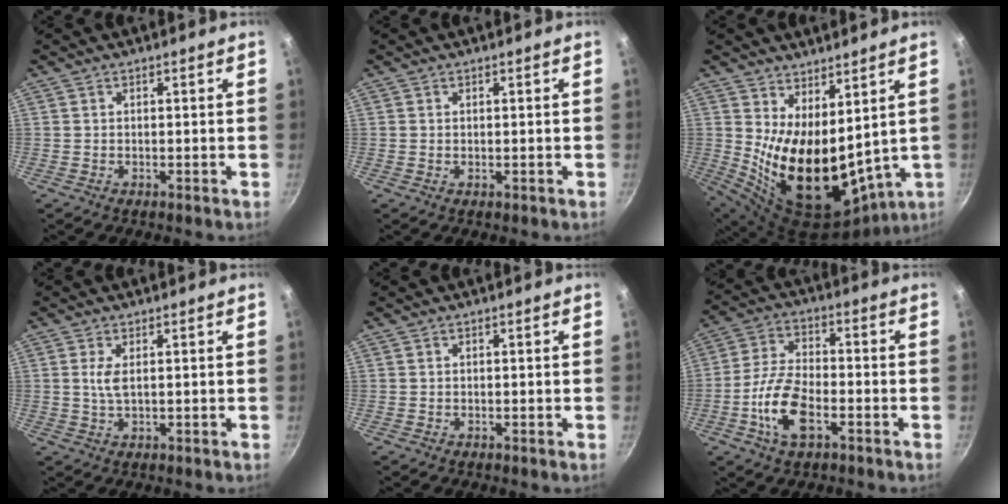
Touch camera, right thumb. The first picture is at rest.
{"total": 0.0}
{"total": 17.7, "force": [4.8, 9.1, 14.4], "torque": [-0.219, -0.060, 0.112]}
{"total": 2.6, "force": [0.6, 0.9, 2.4], "torque": [-0.050, -0.003, 0.013]}
{"total": 0.0}
{"total": 11.0, "force": [-4.1, 5.2, 8.8], "torque": [-0.172, 0.025, -0.086]}